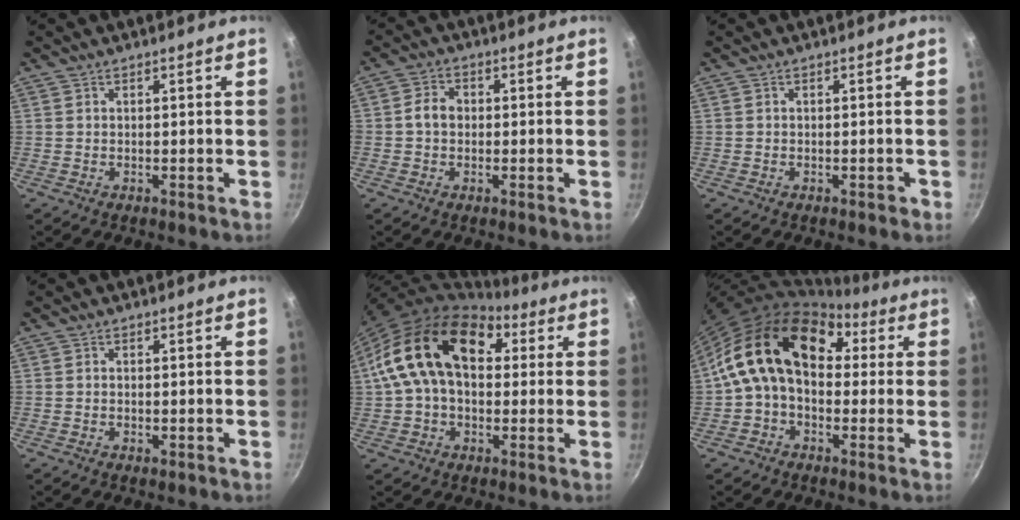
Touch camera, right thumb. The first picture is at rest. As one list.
[{"total": 4.0, "force": [0.0, 3.1, 2.6], "torque": [-0.044, 0.014, -0.011]}, {"total": 0.8, "force": [-0.4, 0.4, 0.5], "torque": [-0.007, 0.006, -0.002]}, {"total": 0.6, "force": [-0.1, 0.3, 0.5], "torque": [-0.008, 0.000, -0.003]}, {"total": 19.6, "force": [4.4, 12.9, 14.0], "torque": [-0.210, 0.031, 0.060]}, {"total": 17.9, "force": [3.0, 12.4, 12.6], "torque": [-0.183, 0.034, 0.030]}]